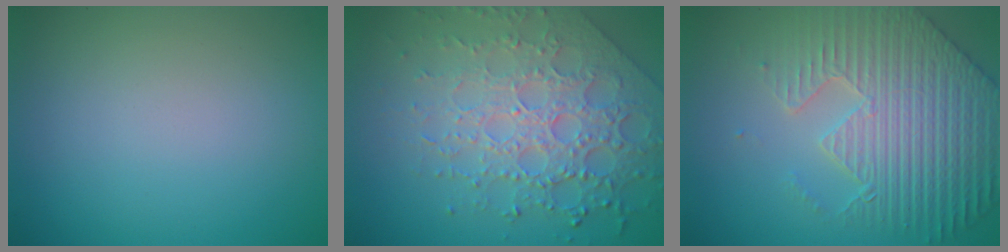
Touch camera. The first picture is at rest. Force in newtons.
{"total": 7.8, "press": 5.6, "slide": 5.5}
{"total": 7.3, "press": 6.0, "slide": 4.1}